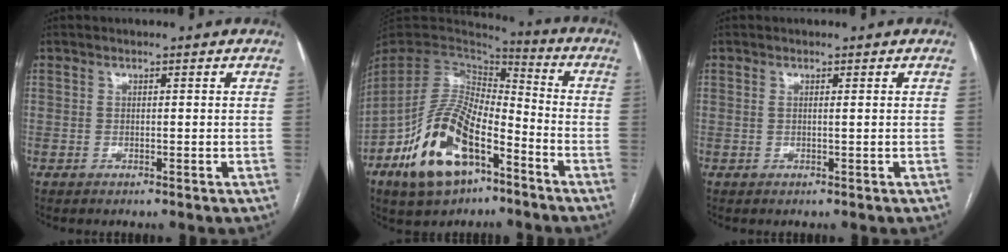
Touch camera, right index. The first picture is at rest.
{"total": 17.0, "force": [-8.5, 7.6, 12.6], "torque": [-0.260, 0.000, -0.152]}
{"total": 0.6, "force": [0.2, -0.1, 0.6], "torque": [-0.017, 0.000, 0.005]}